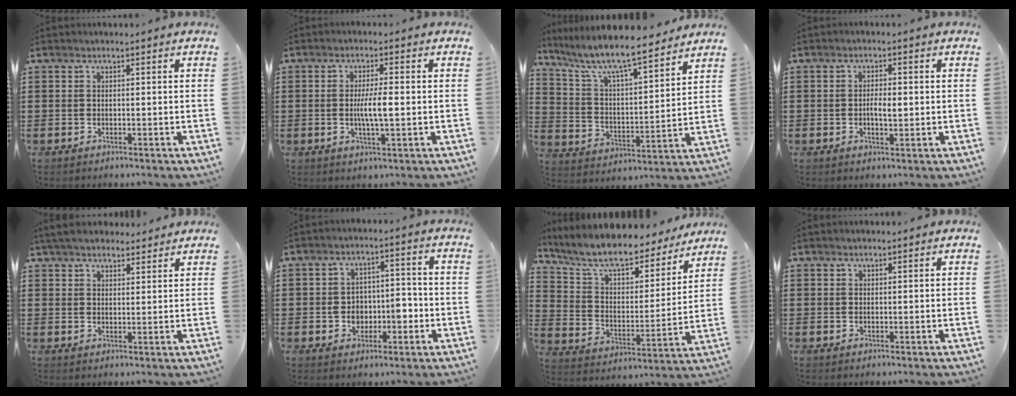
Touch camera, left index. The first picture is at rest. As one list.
[{"total": 4.8, "force": [-0.2, 0.8, 4.7], "torque": [-0.089, -0.002, -0.008]}, {"total": 8.1, "force": [7.0, 0.8, 3.9], "torque": [-0.107, -0.045, 0.115]}, {"total": 2.8, "force": [0.0, 0.9, 2.7], "torque": [-0.050, 0.000, -0.001]}, {"total": 4.8, "force": [4.4, 1.2, 1.4], "torque": [-0.040, -0.006, 0.083]}, {"total": 5.2, "force": [-1.4, 4.0, 3.0], "torque": [-0.057, 0.007, -0.030]}, {"total": 9.8, "force": [8.9, 1.7, 3.8], "torque": [-0.113, -0.055, 0.153]}, {"total": 0.7, "force": [0.6, 0.1, 0.4], "torque": [-0.007, 0.001, 0.012]}]